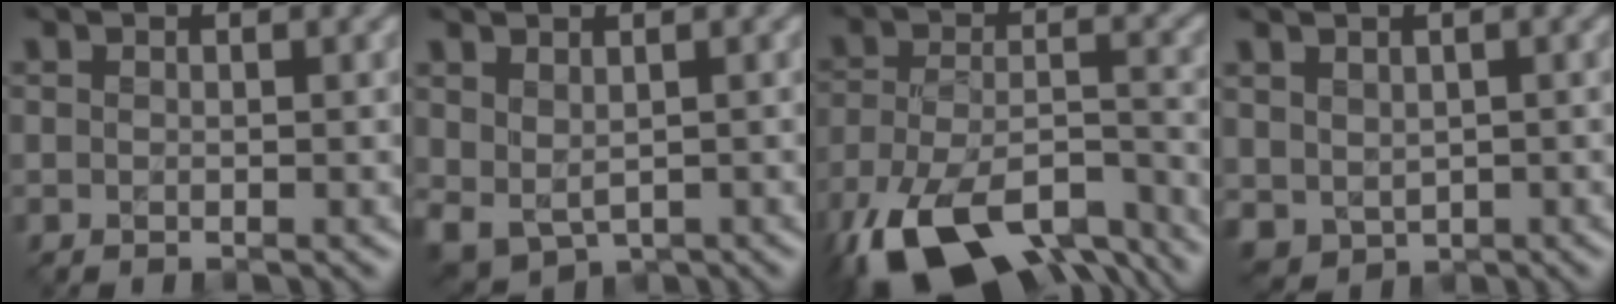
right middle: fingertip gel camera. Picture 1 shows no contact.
{"total": 2.4, "force": [0.7, 1.8, 1.5], "torque": [-0.032, -0.011, 0.022]}
{"total": 14.7, "force": [-11.0, 5.8, 7.9], "torque": [-0.180, -0.027, -0.165]}
{"total": 2.3, "force": [0.7, 2.0, 1.0], "torque": [-0.025, -0.006, 0.019]}